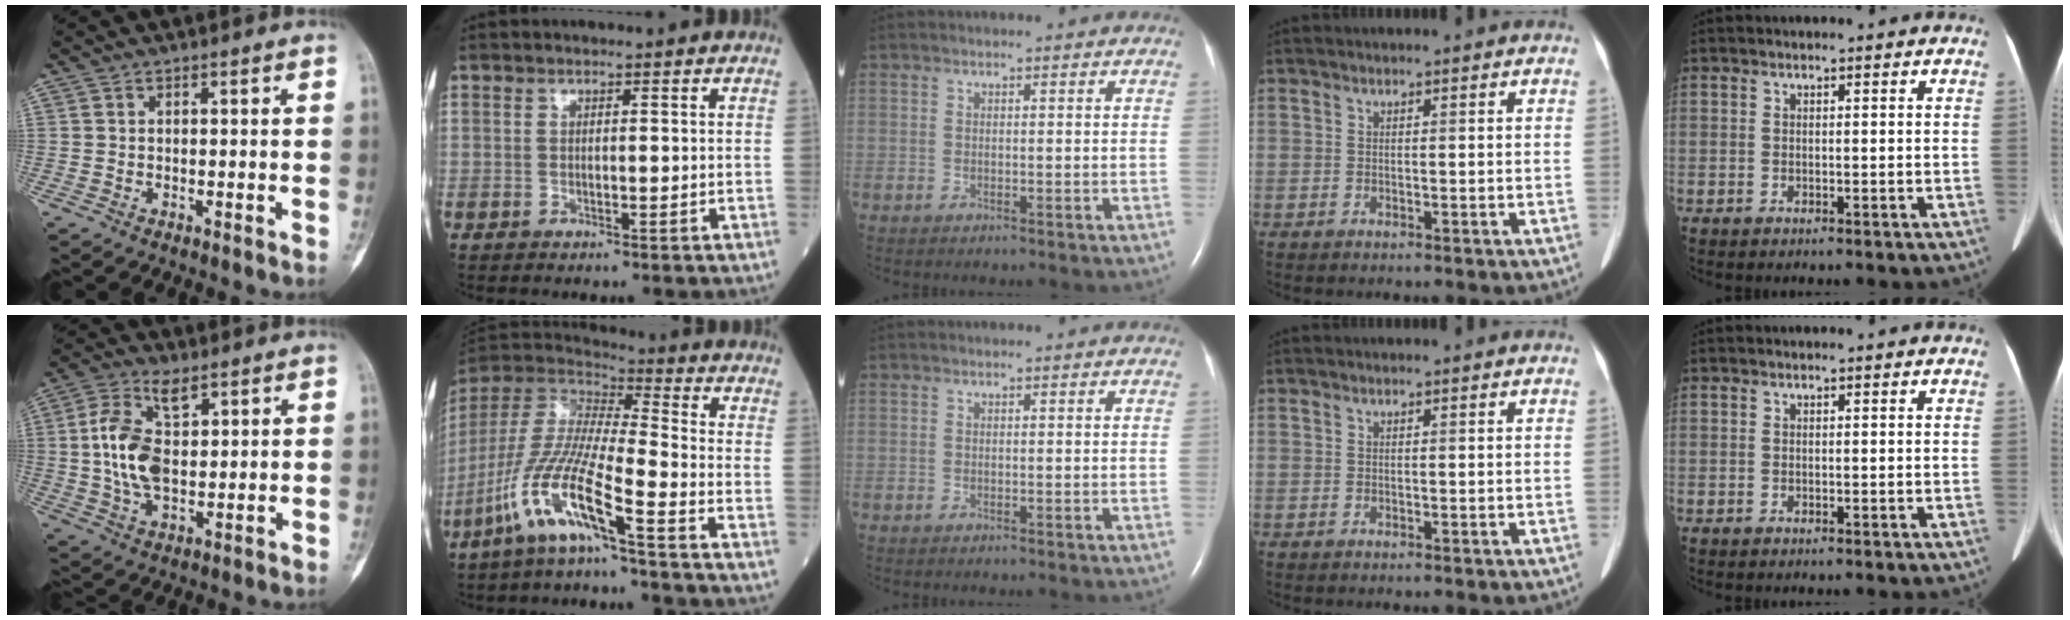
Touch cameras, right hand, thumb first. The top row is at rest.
{"thumb": {"total": 11.6, "force": [2.8, 6.3, 9.4], "torque": [-0.185, 0.003, 0.054]}, "index": {"total": 13.5, "force": [-7.5, 0.4, 11.2], "torque": [-0.251, -0.024, -0.156]}}